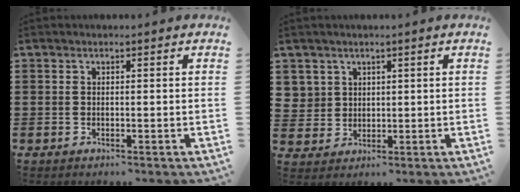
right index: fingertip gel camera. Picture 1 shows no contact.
{"total": 3.4, "force": [1.7, 2.9, 0.1], "torque": [-0.018, 0.012, 0.032]}